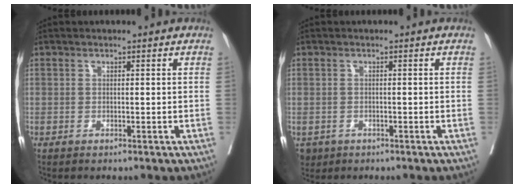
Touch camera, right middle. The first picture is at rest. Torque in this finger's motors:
{"motor_torque": [0.31, -0.27, -0.02, 0.00]}